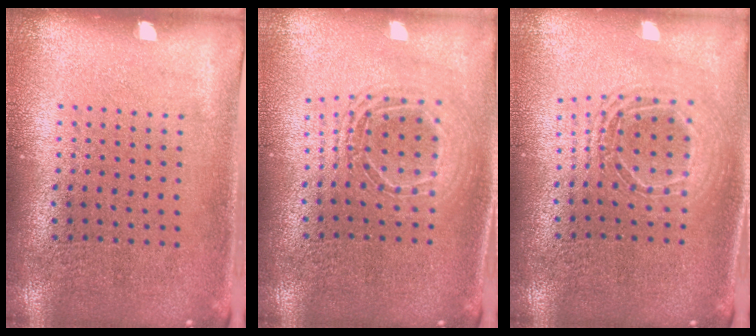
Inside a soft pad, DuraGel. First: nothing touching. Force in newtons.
{"total": 1.5, "press": 1.3, "slide": 0.7}
{"total": 1.5, "press": 1.3, "slide": 0.7}